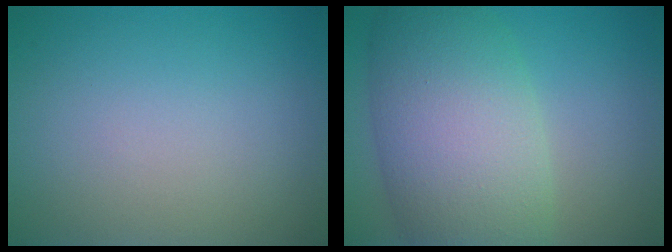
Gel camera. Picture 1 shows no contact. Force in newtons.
{"total": 10.1, "press": 10.0, "slide": 0.5}